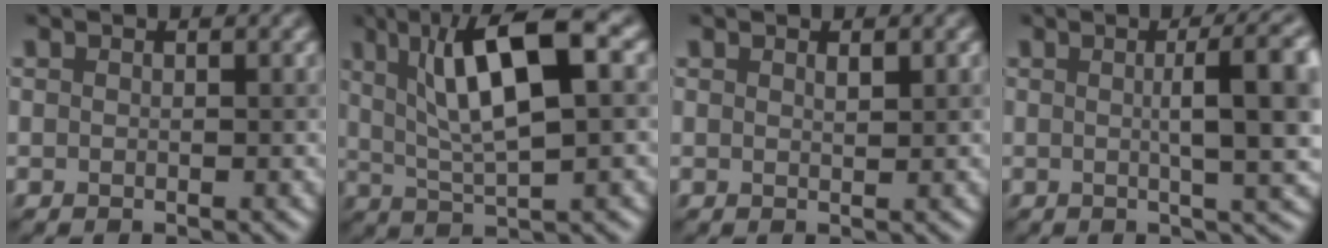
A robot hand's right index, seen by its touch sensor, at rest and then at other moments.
{"total": 9.7, "force": [3.2, 2.6, 8.7], "torque": [-0.141, 0.016, 0.054]}
{"total": 0.8, "force": [0.7, 0.1, 0.5], "torque": [-0.008, 0.001, 0.011]}
{"total": 8.6, "force": [1.1, 2.1, 8.3], "torque": [-0.078, 0.016, 0.013]}